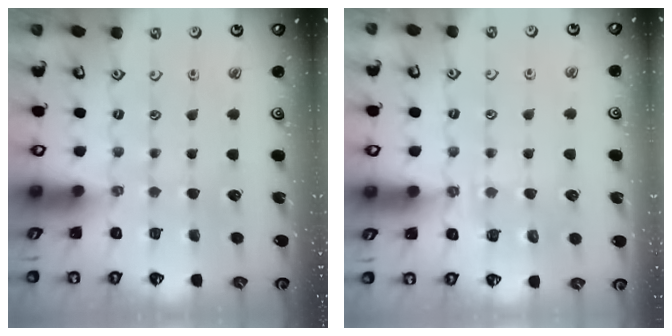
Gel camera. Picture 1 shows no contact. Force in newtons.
{"total": 5.1, "press": 5.0, "slide": 1.0}